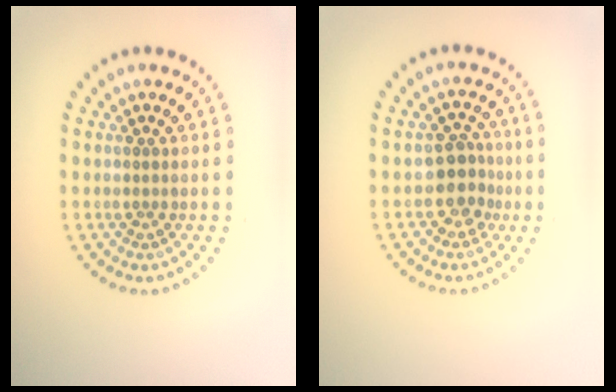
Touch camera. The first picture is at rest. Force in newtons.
{"total": 2.8, "press": 2.6, "slide": 1.2}